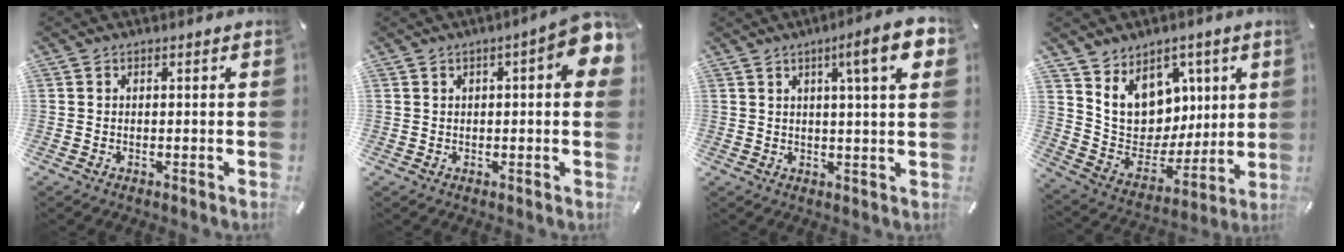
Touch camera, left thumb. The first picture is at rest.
{"total": 7.2, "force": [2.1, 2.4, 6.5], "torque": [-0.087, -0.002, 0.032]}
{"total": 10.9, "force": [4.4, 1.4, 9.9], "torque": [-0.143, -0.013, 0.062]}
{"total": 13.4, "force": [5.8, 11.2, 4.6], "torque": [-0.087, -0.048, 0.124]}